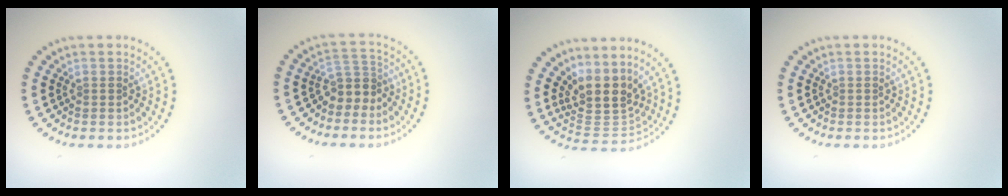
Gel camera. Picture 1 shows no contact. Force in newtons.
{"total": 2.7, "press": 2.1, "slide": 1.8}
{"total": 4.3, "press": 3.3, "slide": 2.7}
{"total": 0.0}